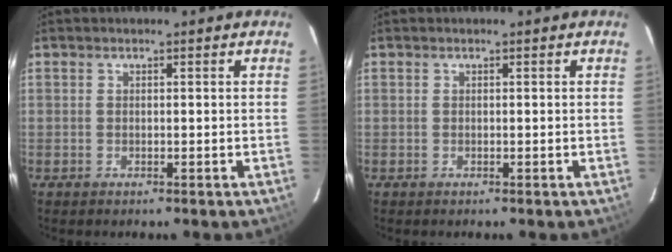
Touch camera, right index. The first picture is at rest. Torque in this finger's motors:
{"motor_torque": [0.00, 0.00, 0.00, 0.00]}